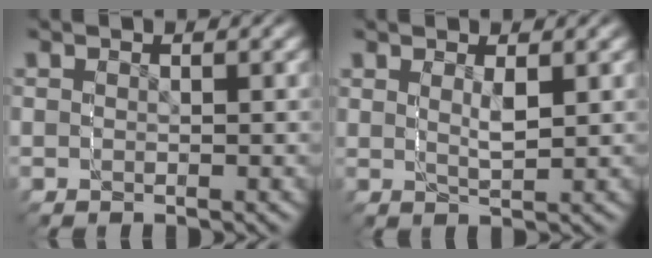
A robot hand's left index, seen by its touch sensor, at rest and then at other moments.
{"total": 1.7, "force": [1.6, -0.2, 0.3], "torque": [-0.013, 0.006, 0.021]}